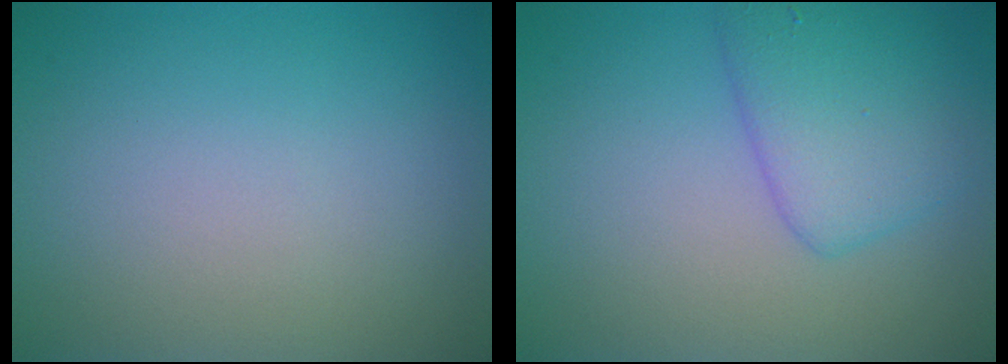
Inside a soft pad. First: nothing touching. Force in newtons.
{"total": 4.1, "press": 4.1, "slide": 0.3}